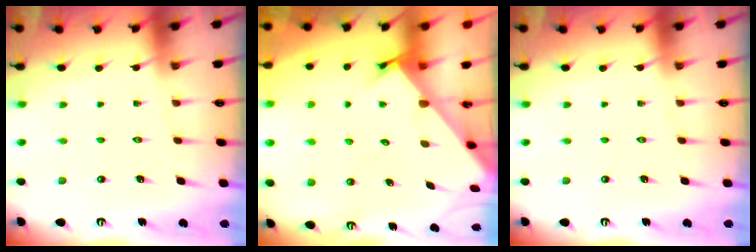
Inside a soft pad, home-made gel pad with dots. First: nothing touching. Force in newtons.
{"total": 2.5, "press": 2.5, "slide": 0.2}
{"total": 0.0}